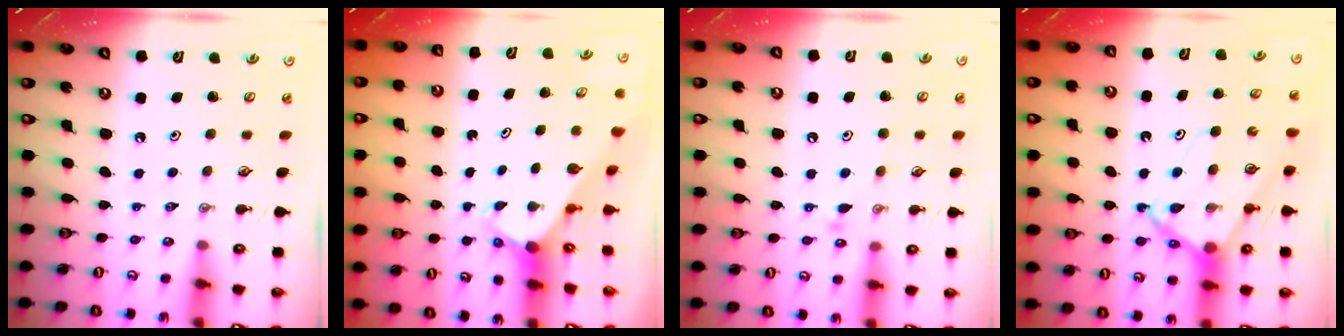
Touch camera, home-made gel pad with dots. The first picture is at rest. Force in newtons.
{"total": 3.1, "press": 3.1, "slide": 0.2}
{"total": 9.0, "press": 8.9, "slide": 0.8}
{"total": 14.0, "press": 14.0, "slide": 1.5}